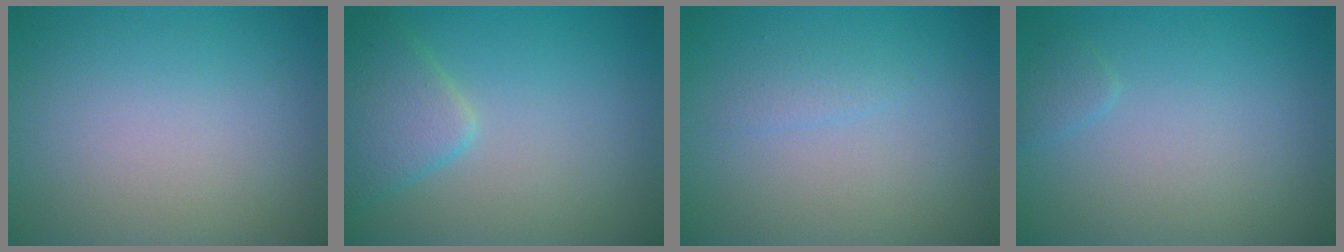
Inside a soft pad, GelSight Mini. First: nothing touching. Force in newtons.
{"total": 3.6, "press": 3.6, "slide": 0.3}
{"total": 0.9, "press": 0.9, "slide": 0.1}
{"total": 0.8, "press": 0.8, "slide": 0.1}